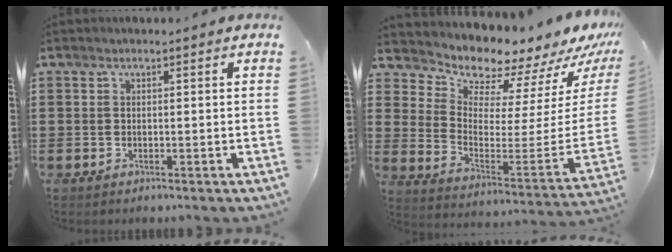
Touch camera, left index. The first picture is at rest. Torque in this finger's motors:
{"motor_torque": [2.14, 0.00, 0.53, 0.04]}